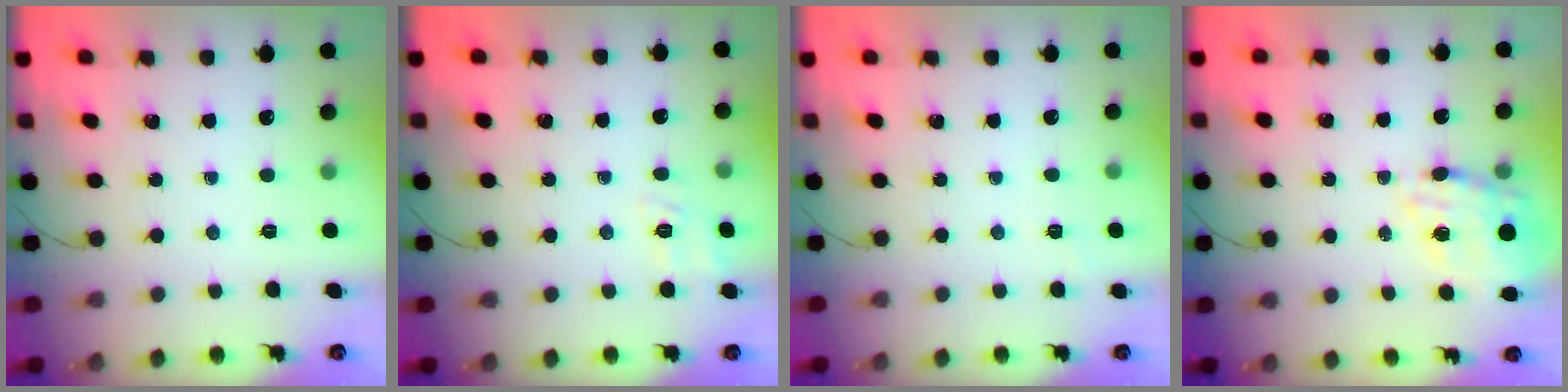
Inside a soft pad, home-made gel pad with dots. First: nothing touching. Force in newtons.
{"total": 4.9, "press": 4.5, "slide": 1.9}
{"total": 1.3, "press": 0.2, "slide": 1.3}
{"total": 14.5, "press": 14.1, "slide": 3.4}